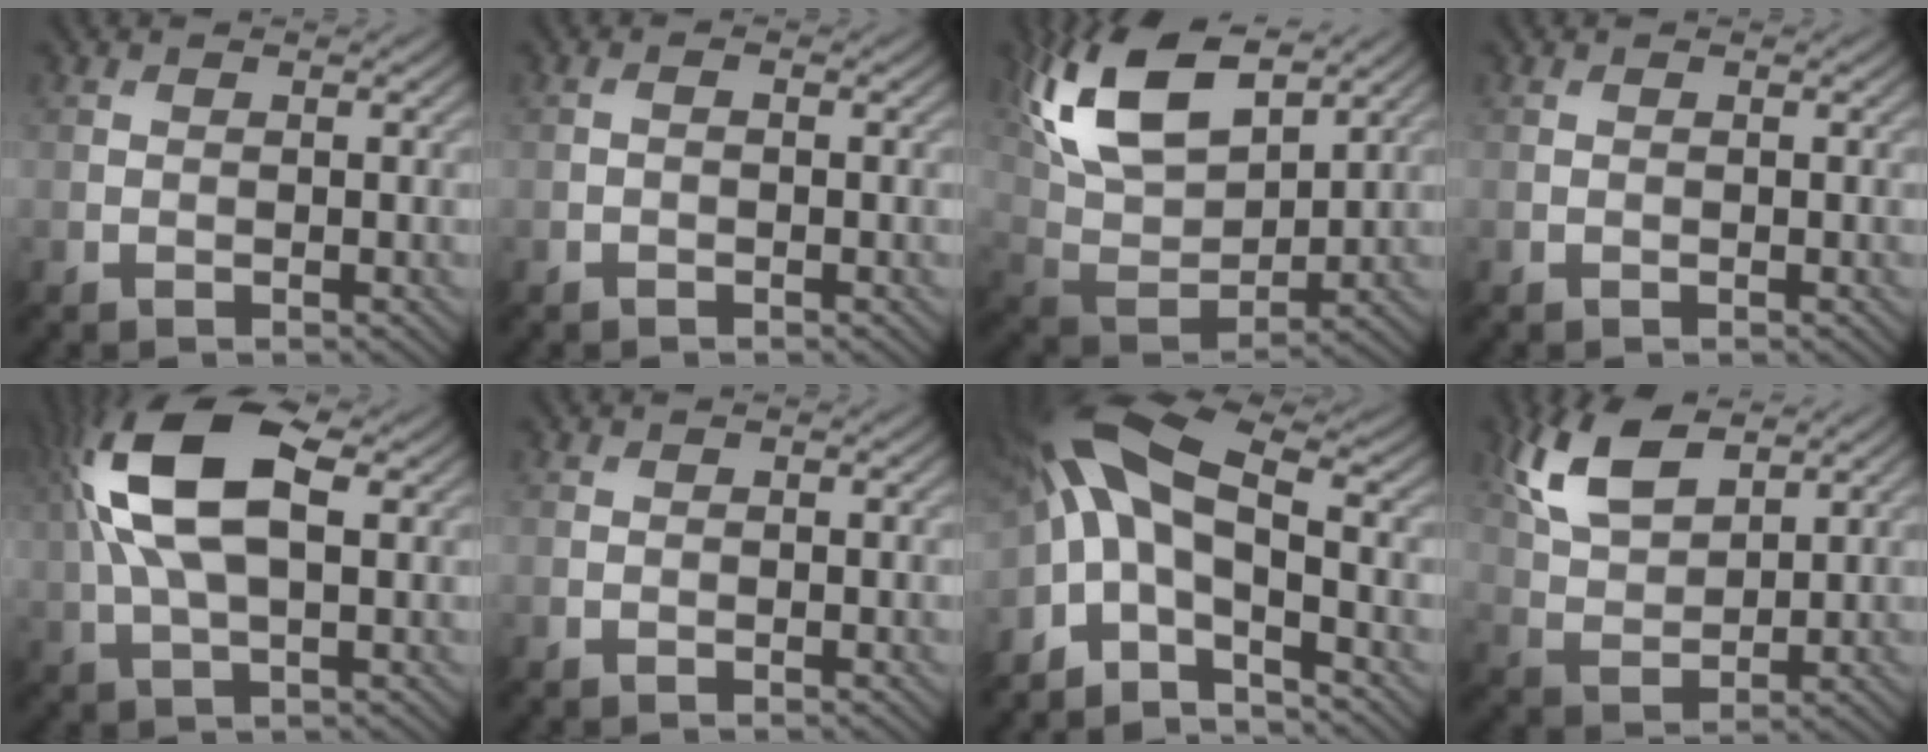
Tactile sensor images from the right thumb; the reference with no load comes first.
{"total": 0.7, "force": [-0.1, 0.2, 0.6], "torque": [-0.013, 0.000, -0.003]}
{"total": 16.0, "force": [8.8, 7.6, 10.9], "torque": [-0.250, 0.023, 0.151]}
{"total": 0.0}
{"total": 13.0, "force": [3.0, 5.9, 11.1], "torque": [-0.240, 0.017, 0.051]}
{"total": 0.0}
{"total": 9.9, "force": [-2.5, 4.2, 8.6], "torque": [-0.173, 0.017, -0.069]}
{"total": 9.2, "force": [5.3, 4.3, 6.3], "torque": [-0.156, 0.009, 0.107]}